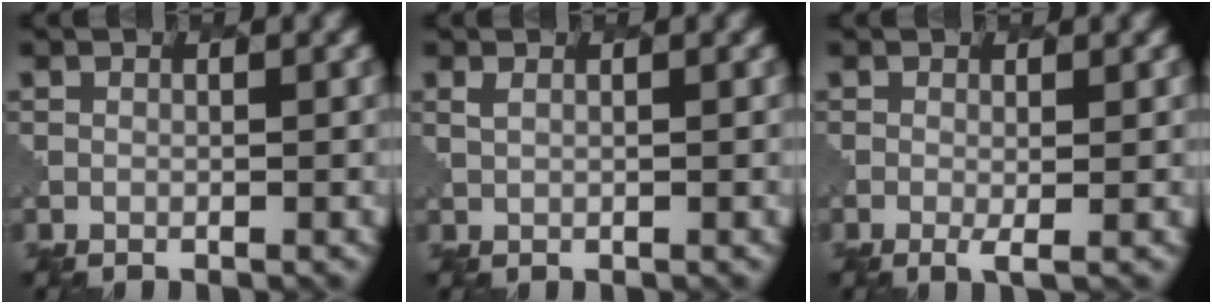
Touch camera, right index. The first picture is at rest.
{"total": 1.0, "force": [0.8, 0.3, 0.5], "torque": [-0.010, 0.000, 0.017]}
{"total": 1.3, "force": [0.1, 0.3, 1.3], "torque": [-0.023, -0.003, 0.003]}